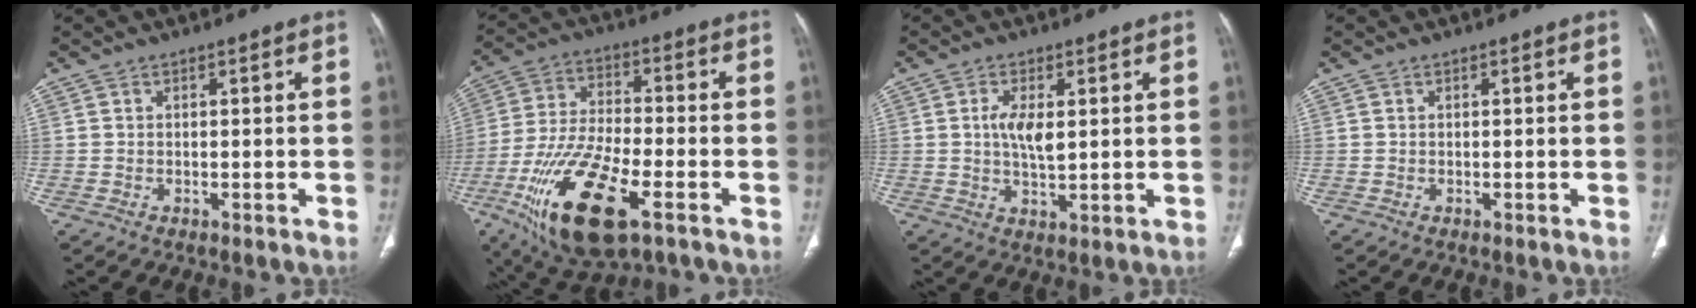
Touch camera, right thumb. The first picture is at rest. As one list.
[{"total": 20.3, "force": [-9.0, 7.6, 16.5], "torque": [-0.331, 0.006, -0.155]}, {"total": 5.6, "force": [1.1, 2.3, 5.0], "torque": [-0.095, -0.012, 0.019]}, {"total": 0.0}]